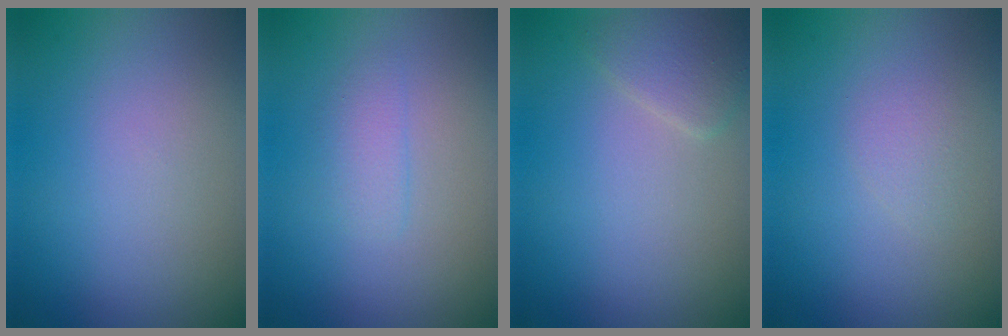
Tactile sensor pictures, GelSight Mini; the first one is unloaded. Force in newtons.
{"total": 1.3, "press": 1.3, "slide": 0.1}
{"total": 1.8, "press": 1.8, "slide": 0.1}
{"total": 1.0, "press": 1.0, "slide": 0.0}